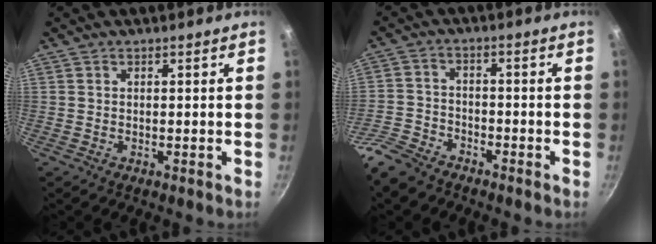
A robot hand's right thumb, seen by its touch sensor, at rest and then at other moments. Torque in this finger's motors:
{"motor_torque": [0.94, 0.08, 0.66, -0.62, 0.02]}